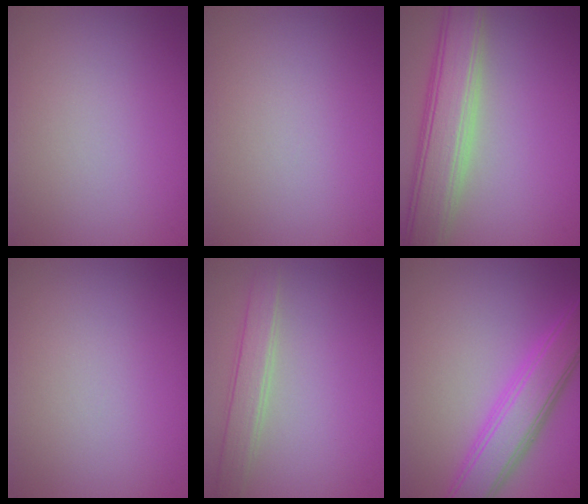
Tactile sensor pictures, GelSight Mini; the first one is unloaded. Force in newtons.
{"total": 0.0}
{"total": 6.8, "press": 6.8, "slide": 0.4}
{"total": 0.0}
{"total": 2.6, "press": 2.6, "slide": 0.1}
{"total": 5.2, "press": 5.2, "slide": 0.2}